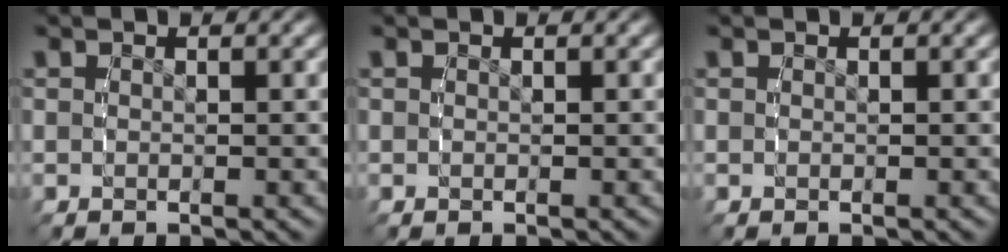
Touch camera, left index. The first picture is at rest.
{"total": 0.0}
{"total": 0.0}